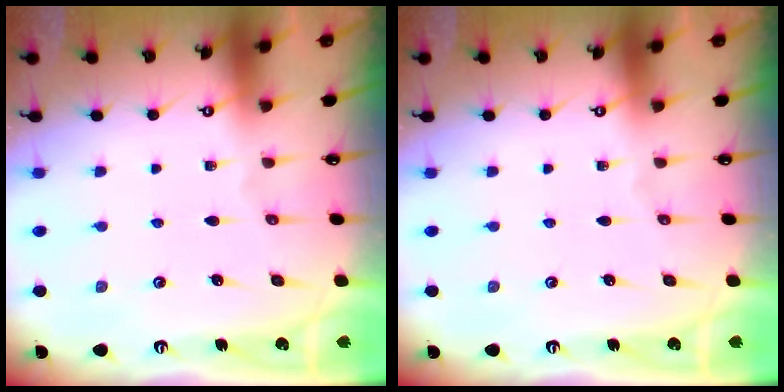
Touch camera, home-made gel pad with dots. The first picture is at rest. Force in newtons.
{"total": 0.0}